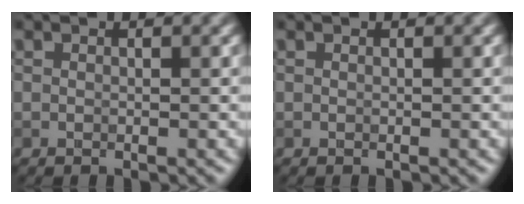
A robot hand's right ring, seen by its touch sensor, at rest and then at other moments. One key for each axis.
{"total": 0.0}